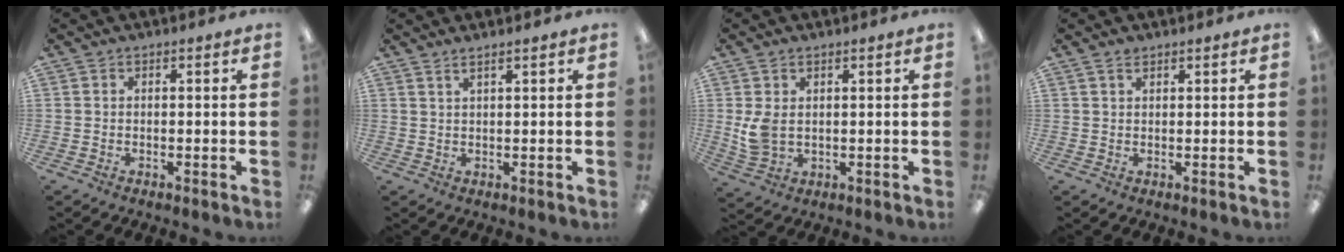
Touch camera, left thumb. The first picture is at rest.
{"total": 1.8, "force": [1.5, 0.0, 0.9], "torque": [-0.020, -0.001, 0.027]}
{"total": 5.6, "force": [1.3, 3.6, 4.1], "torque": [-0.090, -0.004, 0.022]}
{"total": 1.7, "force": [1.3, 0.7, 0.7], "torque": [-0.016, -0.001, 0.025]}